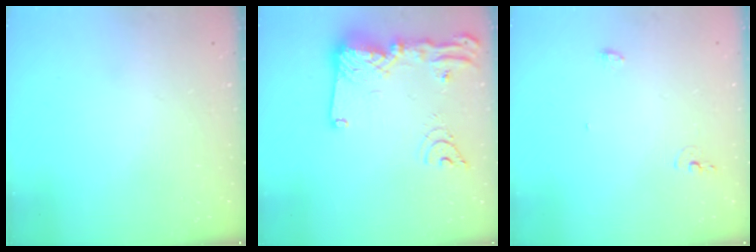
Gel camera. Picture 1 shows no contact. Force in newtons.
{"total": 18.5, "press": 18.4, "slide": 1.7}
{"total": 4.3, "press": 4.2, "slide": 0.9}